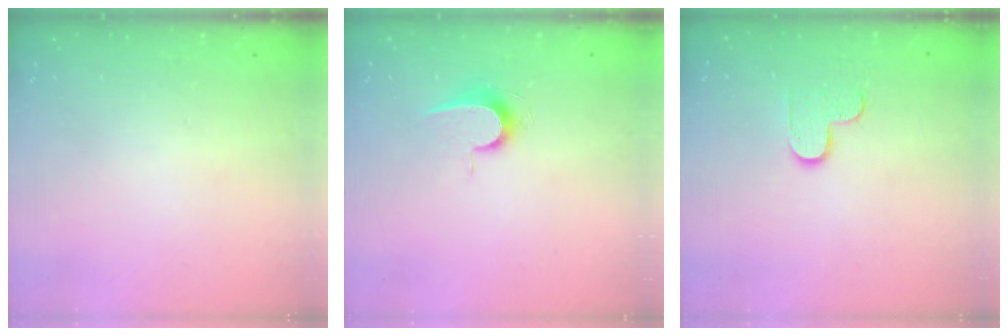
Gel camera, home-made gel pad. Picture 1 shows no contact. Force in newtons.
{"total": 7.1, "press": 7.0, "slide": 0.7}
{"total": 5.7, "press": 5.7, "slide": 0.4}